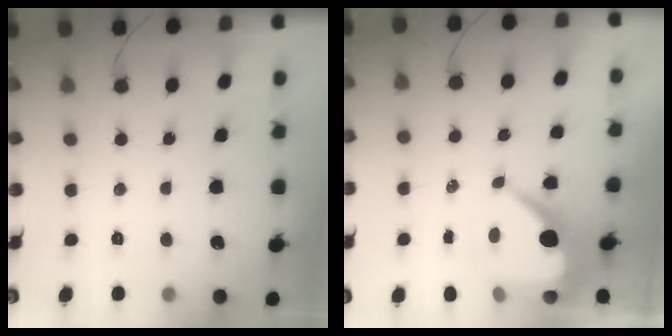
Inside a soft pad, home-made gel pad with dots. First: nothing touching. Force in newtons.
{"total": 8.9, "press": 8.9, "slide": 0.8}